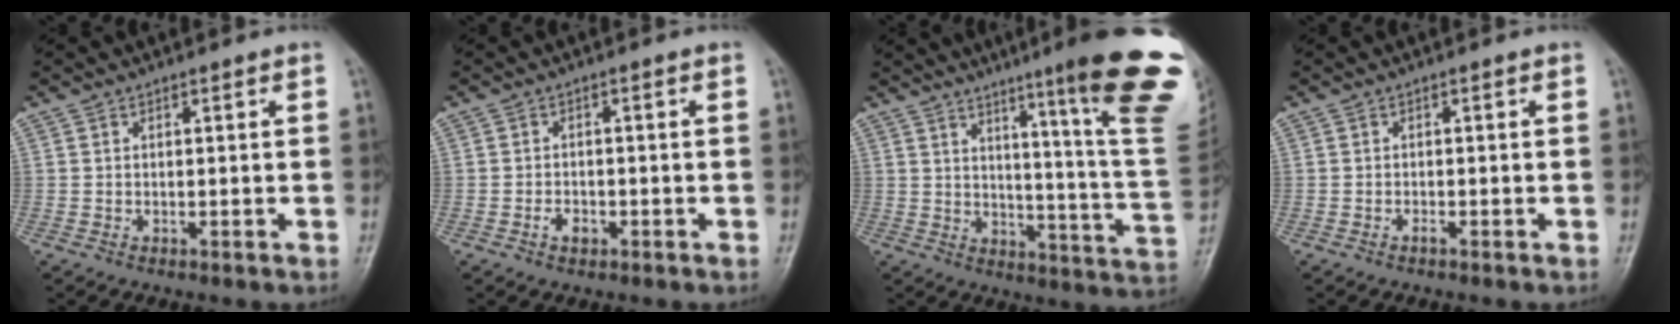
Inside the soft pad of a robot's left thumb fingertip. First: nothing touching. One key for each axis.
{"total": 2.1, "fx": -1.2, "fy": 1.4, "fz": 1.1, "tx": -0.016, "ty": 0.009, "tz": -0.019}
{"total": 23.0, "fx": 13.1, "fy": 1.2, "fz": 18.9, "tx": -0.213, "ty": -0.080, "tz": 0.168}
{"total": 0.6, "fx": -0.6, "fy": 0.1, "fz": 0.2, "tx": -0.004, "ty": 0.004, "tz": -0.011}